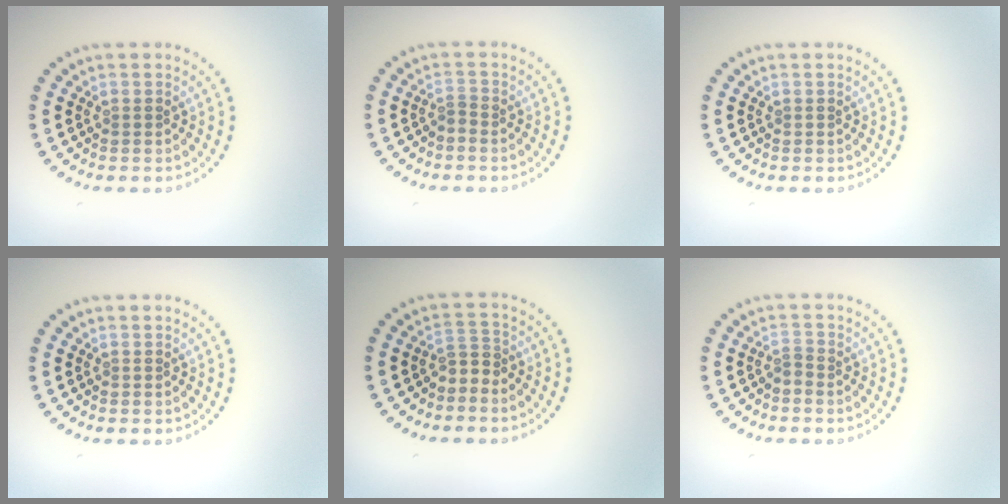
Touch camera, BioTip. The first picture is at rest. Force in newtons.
{"total": 0.8, "press": 0.3, "slide": 0.7}
{"total": 0.0}
{"total": 0.0}
{"total": 1.7, "press": 1.1, "slide": 1.3}
{"total": 0.8, "press": 0.3, "slide": 0.7}